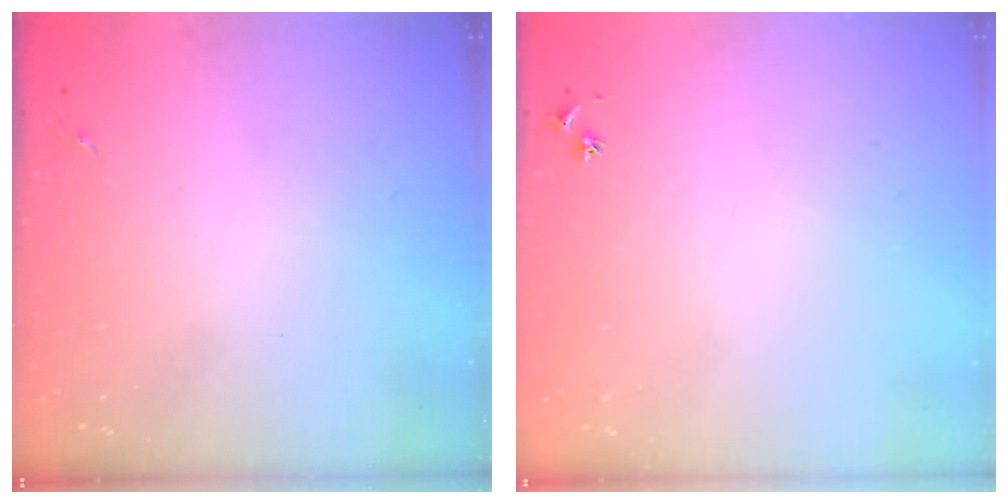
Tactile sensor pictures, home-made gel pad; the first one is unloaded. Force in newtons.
{"total": 2.5, "press": 2.5, "slide": 0.3}